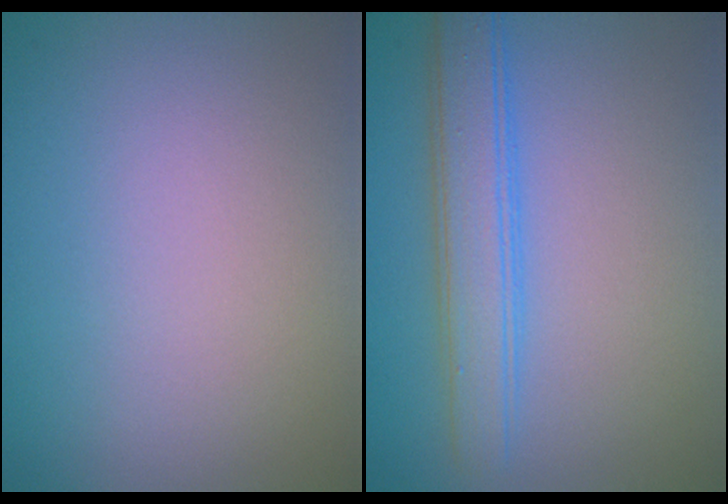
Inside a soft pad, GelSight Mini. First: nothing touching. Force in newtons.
{"total": 3.9, "press": 3.9, "slide": 0.1}